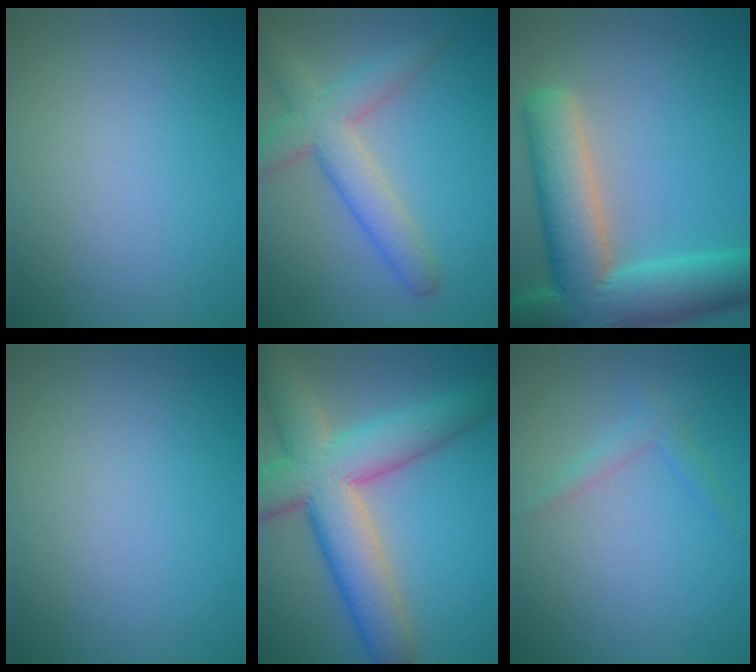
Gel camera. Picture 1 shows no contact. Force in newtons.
{"total": 5.1, "press": 5.0, "slide": 0.3}
{"total": 11.0, "press": 11.0, "slide": 0.9}
{"total": 0.0}
{"total": 10.3, "press": 10.3, "slide": 0.5}
{"total": 1.4, "press": 1.4, "slide": 0.1}